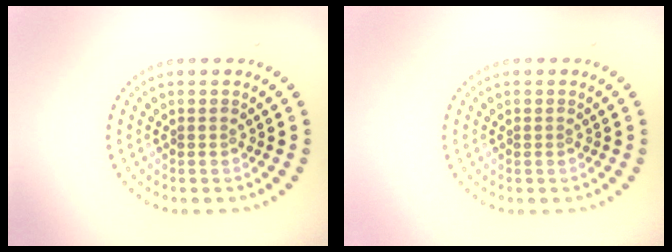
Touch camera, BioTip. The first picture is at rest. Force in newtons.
{"total": 0.0}